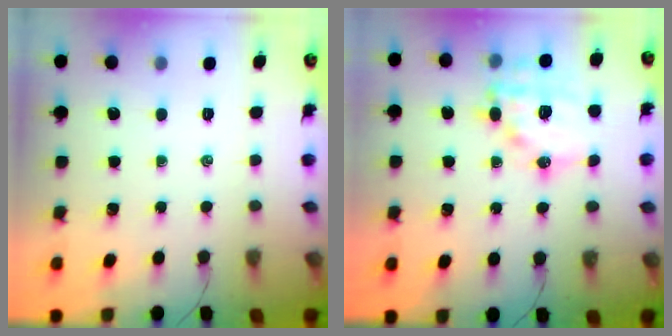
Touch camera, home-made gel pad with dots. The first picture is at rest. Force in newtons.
{"total": 15.2, "press": 14.9, "slide": 3.2}